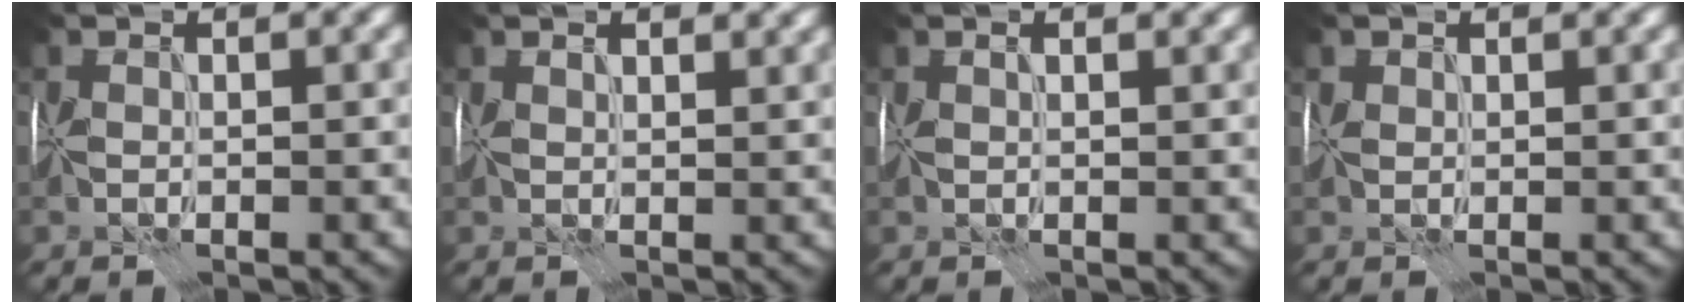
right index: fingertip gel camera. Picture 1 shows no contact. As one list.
[{"total": 3.3, "force": [2.0, 1.5, 2.2], "torque": [-0.036, 0.014, 0.022]}, {"total": 2.4, "force": [1.1, 1.0, 1.8], "torque": [-0.026, 0.011, 0.012]}, {"total": 0.9, "force": [0.8, 0.5, 0.1], "torque": [-0.004, 0.001, 0.015]}]